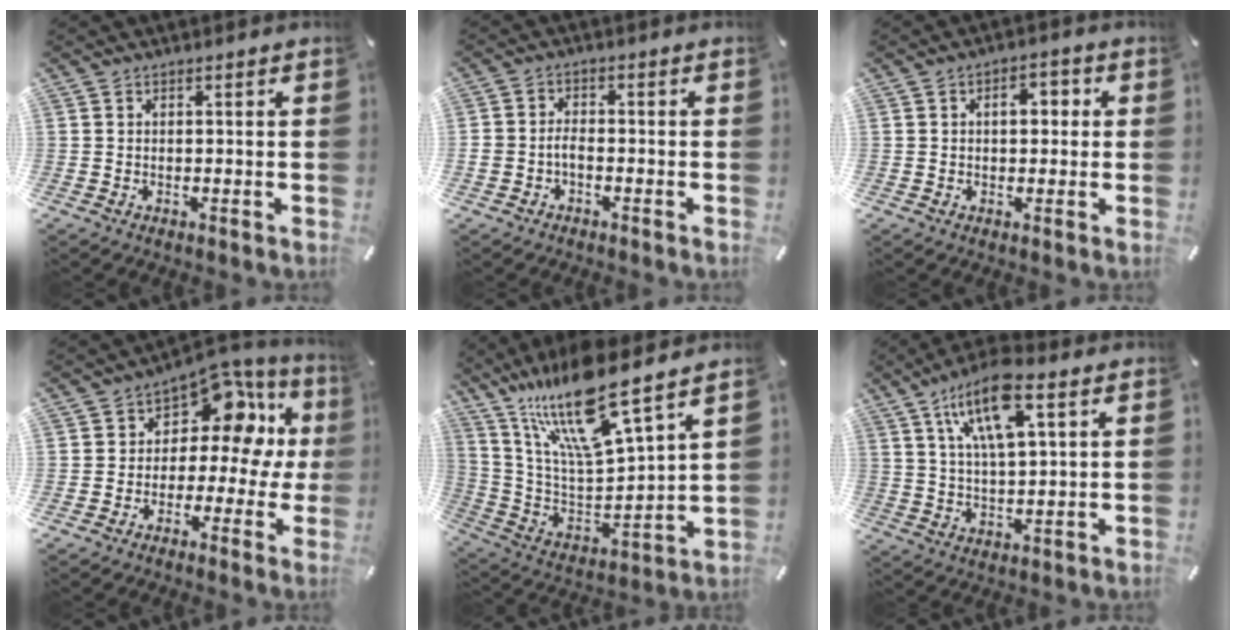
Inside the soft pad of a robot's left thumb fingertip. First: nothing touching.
{"total": 3.2, "force": [-1.5, 2.1, 1.8], "torque": [-0.039, 0.007, -0.031]}
{"total": 4.5, "force": [0.5, 3.0, 3.4], "torque": [-0.037, -0.001, -0.004]}
{"total": 11.3, "force": [5.2, 6.9, 7.3], "torque": [-0.120, -0.042, 0.091]}
{"total": 20.0, "force": [16.0, 3.5, 11.4], "torque": [-0.246, -0.124, 0.269]}
{"total": 13.3, "force": [6.7, 4.7, 10.5], "torque": [-0.207, -0.008, 0.113]}